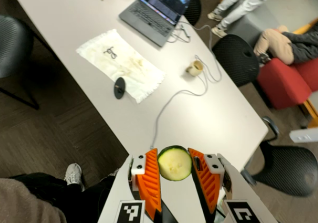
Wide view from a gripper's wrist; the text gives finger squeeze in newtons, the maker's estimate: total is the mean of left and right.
{"total": 8.4, "left": 8.0, "right": 8.7}